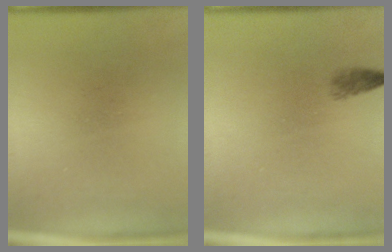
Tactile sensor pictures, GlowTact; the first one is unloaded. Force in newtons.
{"total": 1.3}